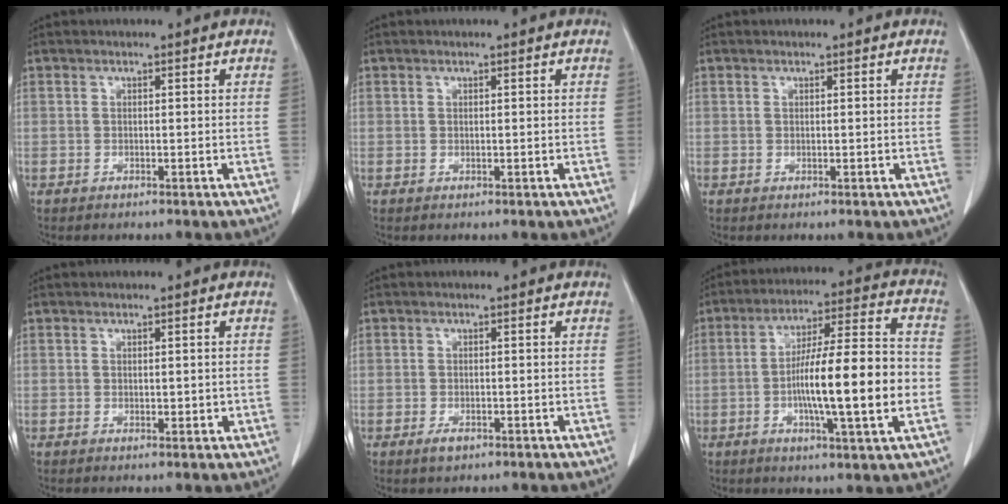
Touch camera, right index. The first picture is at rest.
{"total": 0.0}
{"total": 0.0}
{"total": 1.6, "force": [0.1, 0.8, 1.5], "torque": [-0.022, -0.004, 0.005]}
{"total": 1.7, "force": [-0.8, 0.9, 1.1], "torque": [-0.017, 0.000, -0.009]}
{"total": 17.0, "force": [-2.8, 1.3, 16.7], "torque": [-0.277, 0.006, -0.049]}